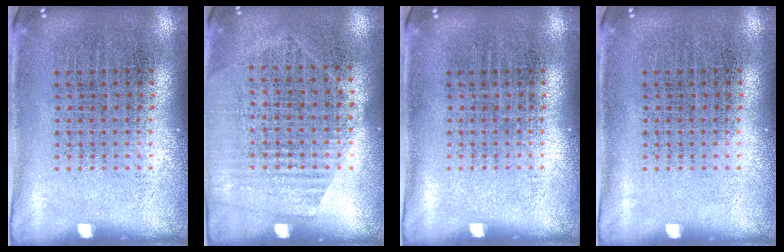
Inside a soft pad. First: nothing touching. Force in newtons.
{"total": 1.3, "press": 1.1, "slide": 0.7}
{"total": 0.0}
{"total": 0.0}